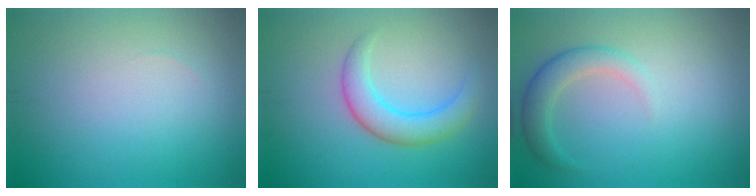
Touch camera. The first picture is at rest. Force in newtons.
{"total": 3.9, "press": 3.9, "slide": 0.2}
{"total": 2.7, "press": 2.7, "slide": 0.1}